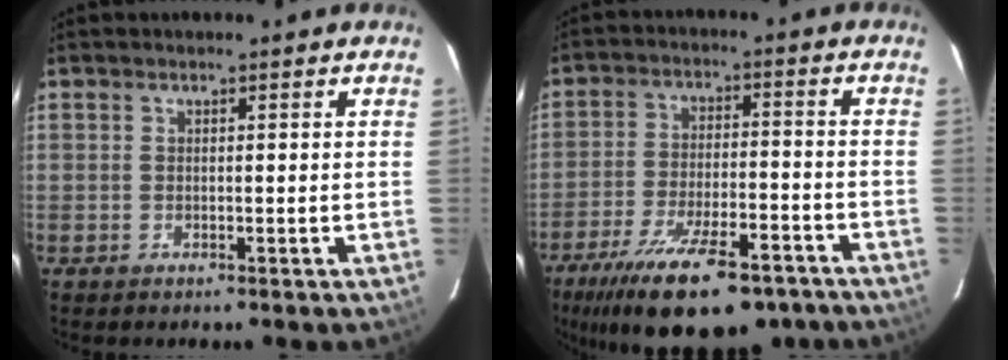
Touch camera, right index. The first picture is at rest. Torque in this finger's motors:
{"motor_torque": [1.44, -0.70, 0.86, 0.21]}